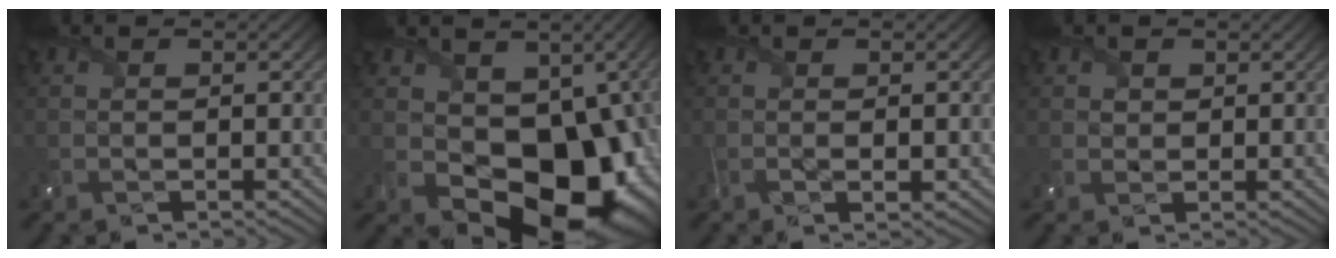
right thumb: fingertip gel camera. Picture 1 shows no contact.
{"total": 15.0, "force": [-0.6, 10.7, 10.5], "torque": [-0.152, -0.049, 0.018]}
{"total": 2.1, "force": [-0.4, 1.0, 1.8], "torque": [-0.038, -0.008, -0.007]}
{"total": 1.5, "force": [0.9, 1.2, 0.3], "torque": [-0.010, -0.001, 0.016]}